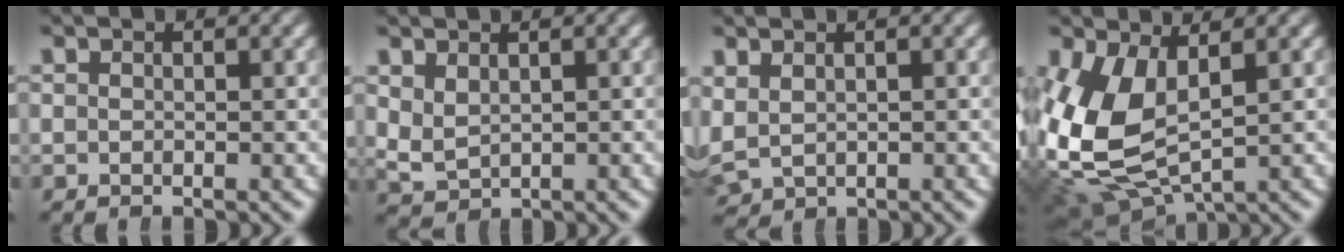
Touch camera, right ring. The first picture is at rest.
{"total": 2.2, "force": [1.0, 1.8, 0.9], "torque": [-0.040, -0.019, 0.036]}
{"total": 2.4, "force": [0.6, 2.1, 0.9], "torque": [-0.041, -0.013, 0.029]}
{"total": 8.7, "force": [0.1, 6.4, 6.0], "torque": [-0.177, -0.046, 0.028]}